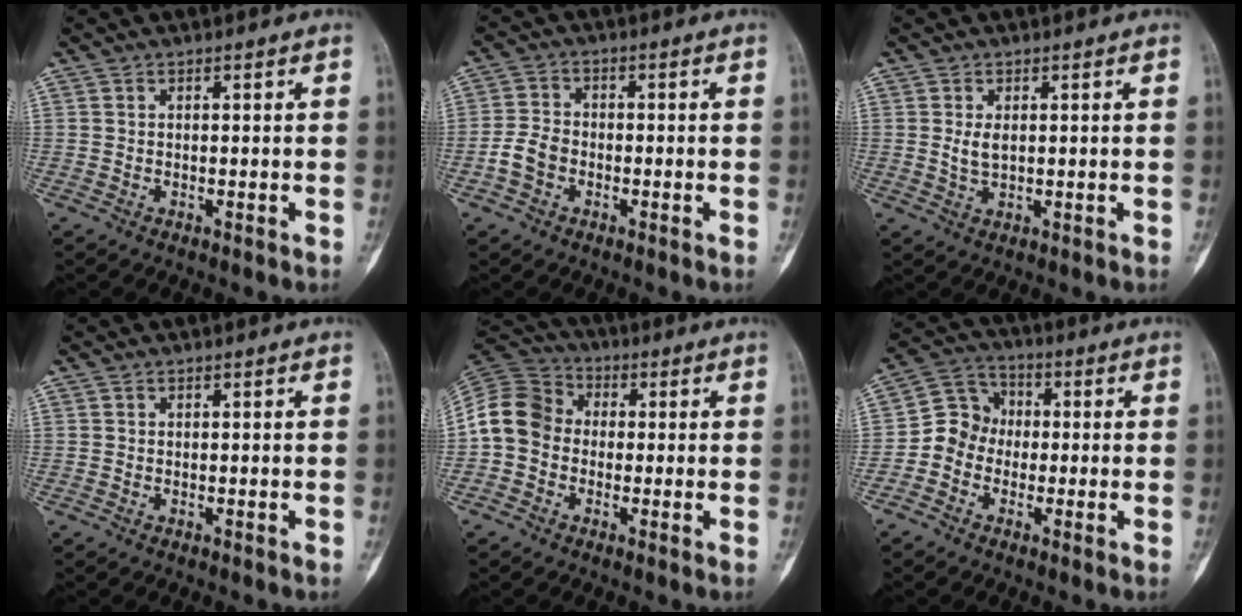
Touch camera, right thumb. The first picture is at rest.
{"total": 4.9, "force": [-1.8, 3.6, 2.8], "torque": [-0.052, 0.016, -0.039]}
{"total": 2.7, "force": [0.5, 1.4, 2.2], "torque": [-0.040, -0.003, 0.014]}
{"total": 0.0}
{"total": 10.3, "force": [-0.8, 8.8, 5.2], "torque": [-0.088, 0.033, -0.030]}
{"total": 7.3, "force": [-1.6, 6.6, 2.6], "torque": [-0.019, 0.032, -0.046]}